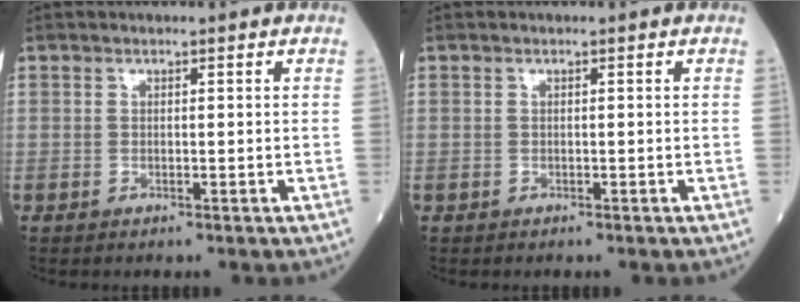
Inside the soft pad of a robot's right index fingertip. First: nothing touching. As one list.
[{"total": 0.0}]